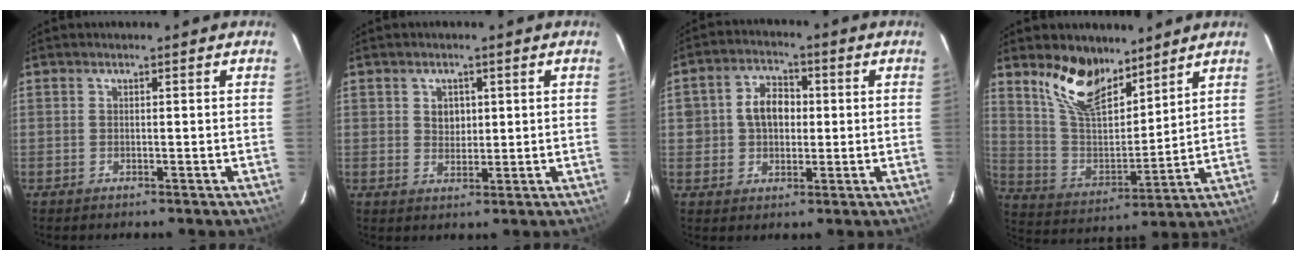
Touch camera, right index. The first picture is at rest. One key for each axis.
{"total": 3.2, "fx": 0.8, "fy": 2.7, "fz": 1.5, "tx": -0.020, "ty": 0.007, "tz": 0.016}
{"total": 7.1, "fx": 0.5, "fy": 5.7, "fz": 4.3, "tx": -0.081, "ty": 0.025, "tz": 0.013}
{"total": 14.4, "fx": 10.4, "fy": 6.3, "fz": 7.8, "tx": -0.156, "ty": 0.003, "tz": 0.203}